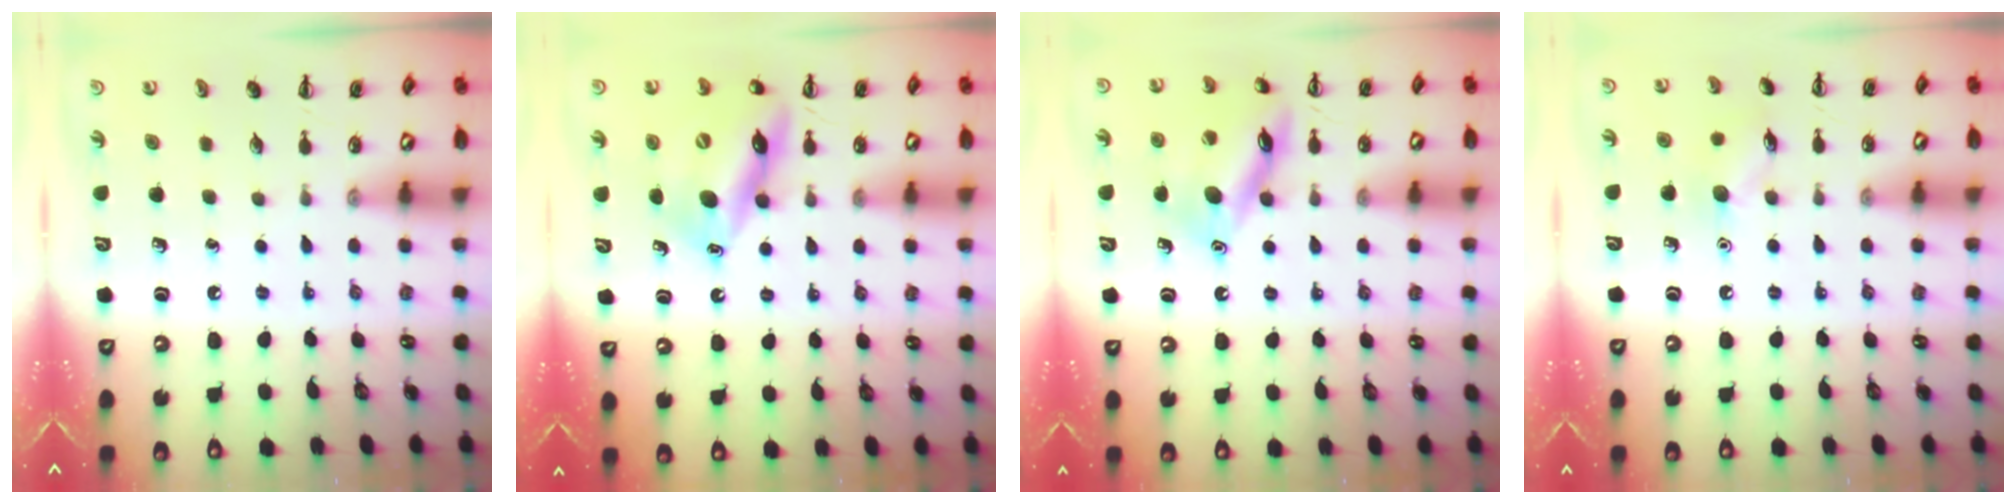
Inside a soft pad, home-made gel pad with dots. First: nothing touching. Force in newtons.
{"total": 14.6, "press": 14.0, "slide": 3.9}
{"total": 13.6, "press": 13.6, "slide": 1.2}
{"total": 6.9, "press": 6.8, "slide": 1.3}